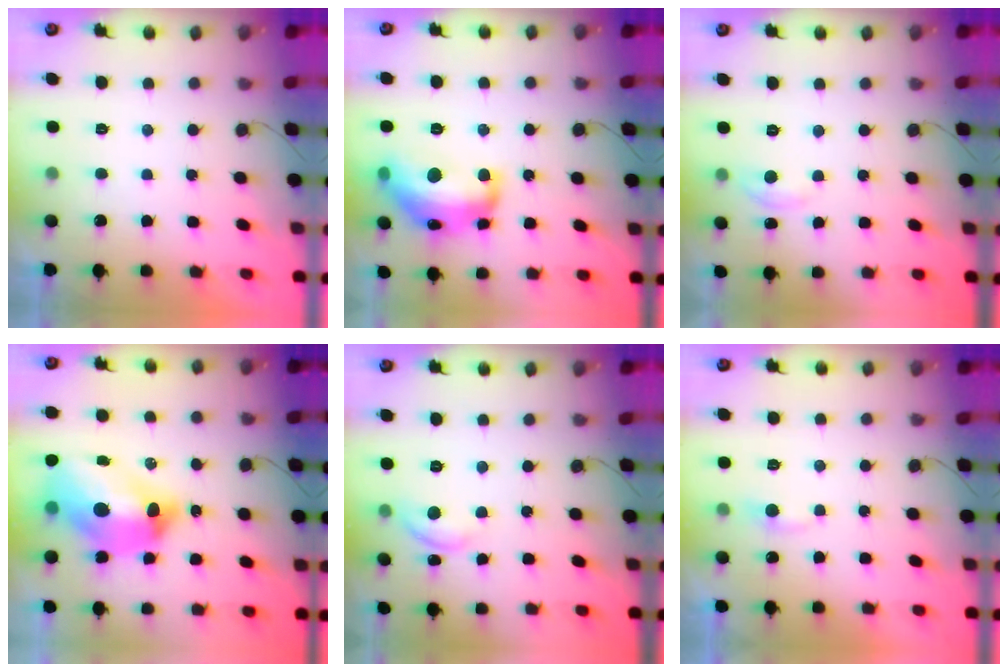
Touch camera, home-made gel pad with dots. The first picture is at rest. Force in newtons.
{"total": 18.0, "press": 18.0, "slide": 1.2}
{"total": 3.3, "press": 3.3, "slide": 0.5}
{"total": 19.2, "press": 19.1, "slide": 1.9}
{"total": 7.6, "press": 7.6, "slide": 0.7}
{"total": 3.7, "press": 3.7, "slide": 0.4}